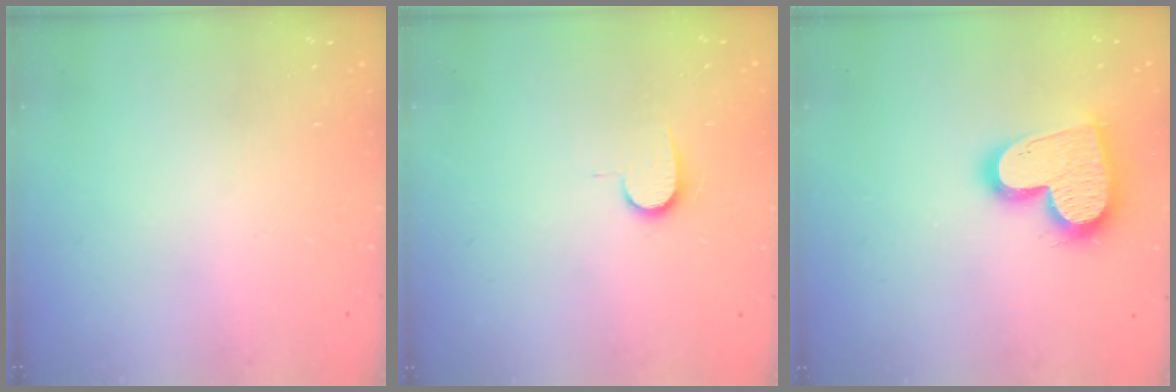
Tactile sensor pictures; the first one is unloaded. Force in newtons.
{"total": 7.3, "press": 7.3, "slide": 0.7}
{"total": 18.6, "press": 18.5, "slide": 1.7}